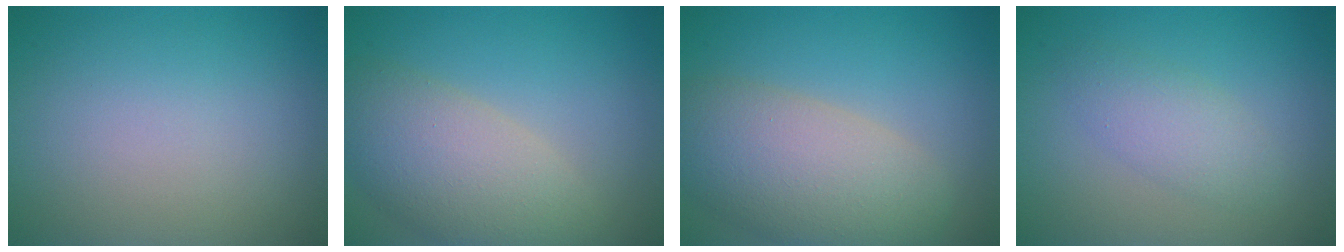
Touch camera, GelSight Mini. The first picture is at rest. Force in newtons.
{"total": 6.9, "press": 6.9, "slide": 0.5}
{"total": 7.8, "press": 7.8, "slide": 0.5}
{"total": 2.6, "press": 2.6, "slide": 0.1}